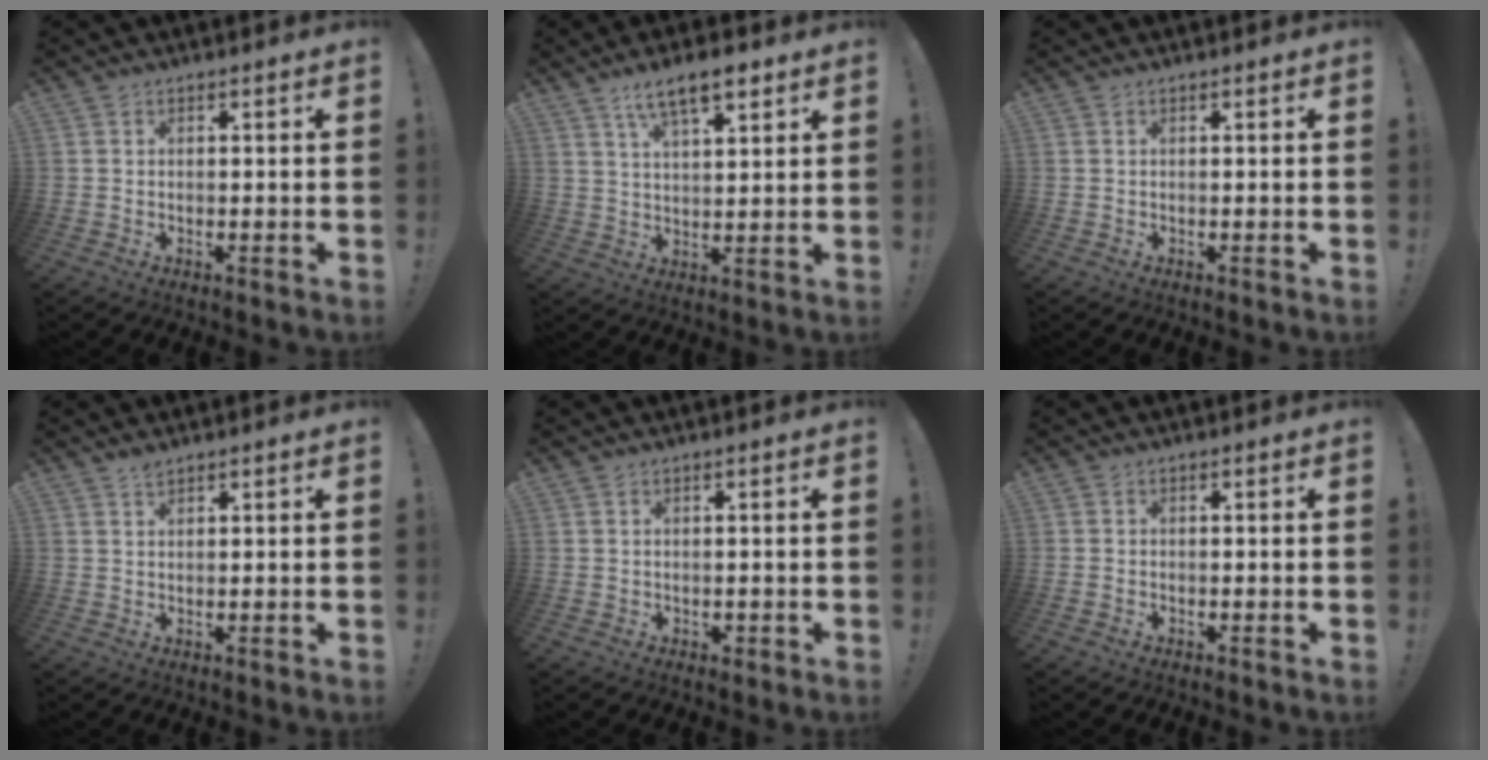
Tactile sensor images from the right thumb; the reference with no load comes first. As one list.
[{"total": 9.6, "force": [5.9, 3.5, 6.7], "torque": [-0.104, -0.021, 0.104]}, {"total": 0.0}, {"total": 1.6, "force": [1.4, 0.4, 0.7], "torque": [-0.006, -0.006, 0.024]}, {"total": 0.8, "force": [-0.1, 0.7, 0.4], "torque": [-0.005, 0.002, -0.002]}, {"total": 0.6, "force": [-0.5, 0.3, 0.0], "torque": [0.002, 0.000, -0.009]}]